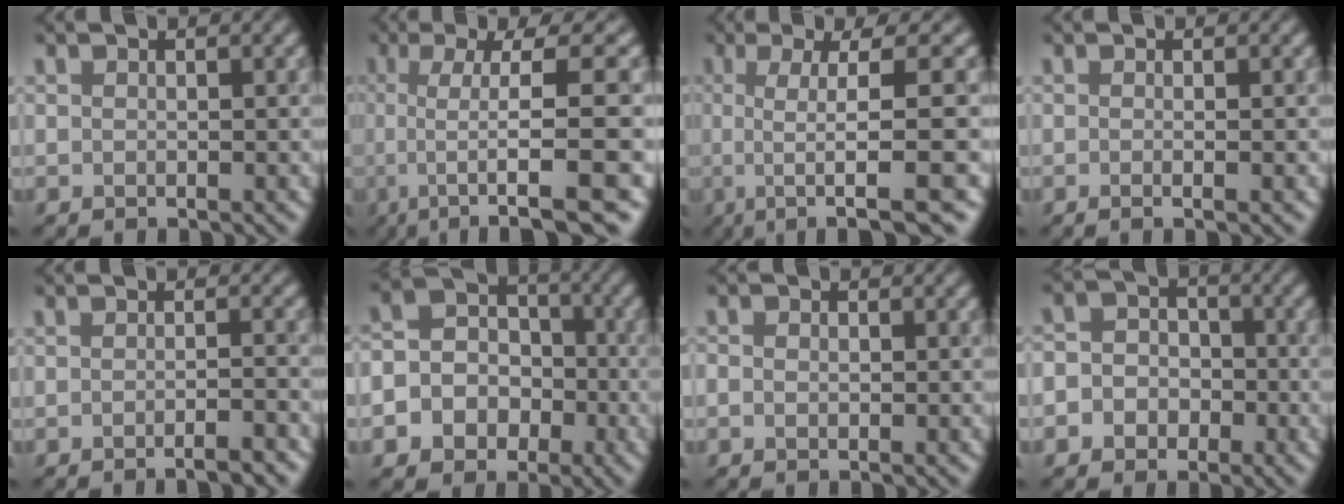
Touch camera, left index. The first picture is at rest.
{"total": 9.5, "force": [-0.9, 2.2, 9.2], "torque": [-0.126, 0.019, -0.005]}
{"total": 8.7, "force": [-0.3, 1.8, 8.5], "torque": [-0.104, 0.019, -0.004]}
{"total": 2.5, "force": [0.3, 1.2, 2.2], "torque": [-0.004, 0.009, -0.016]}
{"total": 2.7, "force": [-2.0, 0.3, 1.8], "torque": [-0.012, 0.018, -0.023]}
{"total": 7.2, "force": [-2.8, 6.3, 2.0], "torque": [-0.039, 0.016, -0.053]}
{"total": 0.0}
{"total": 3.7, "force": [-1.5, 3.3, 0.9], "torque": [0.007, 0.014, -0.030]}